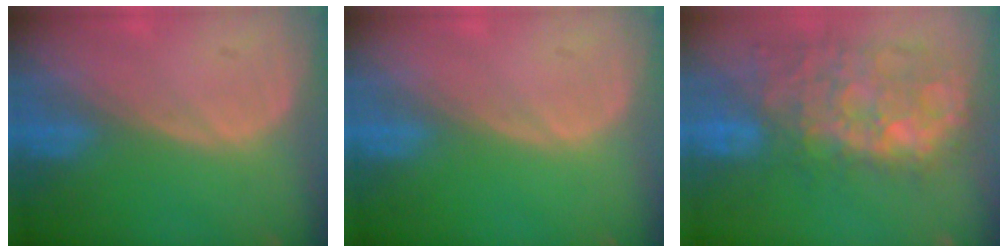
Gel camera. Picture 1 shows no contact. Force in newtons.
{"total": 0.0}
{"total": 11.7, "press": 10.8, "slide": 4.4}